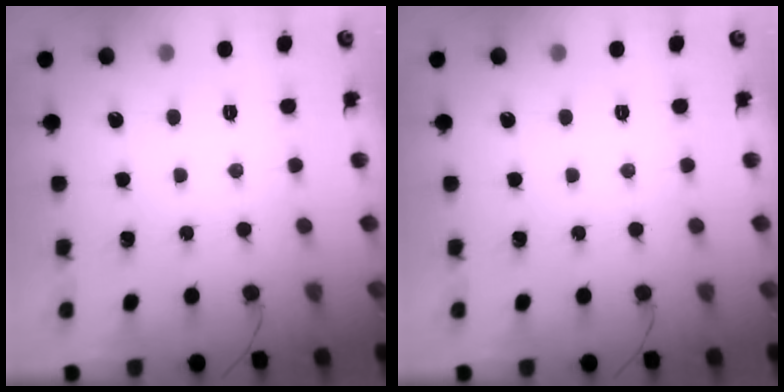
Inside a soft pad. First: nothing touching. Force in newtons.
{"total": 0.0}